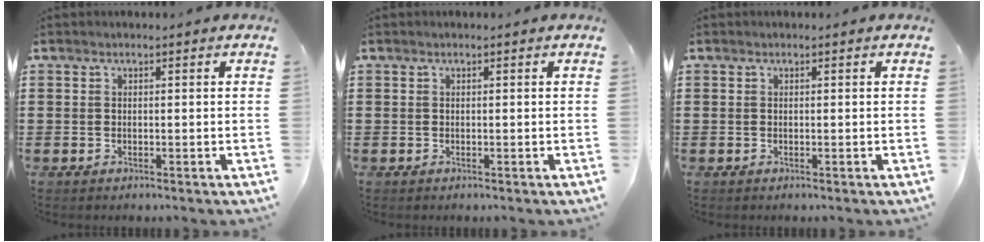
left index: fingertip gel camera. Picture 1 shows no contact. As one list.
[{"total": 0.0}, {"total": 0.0}]